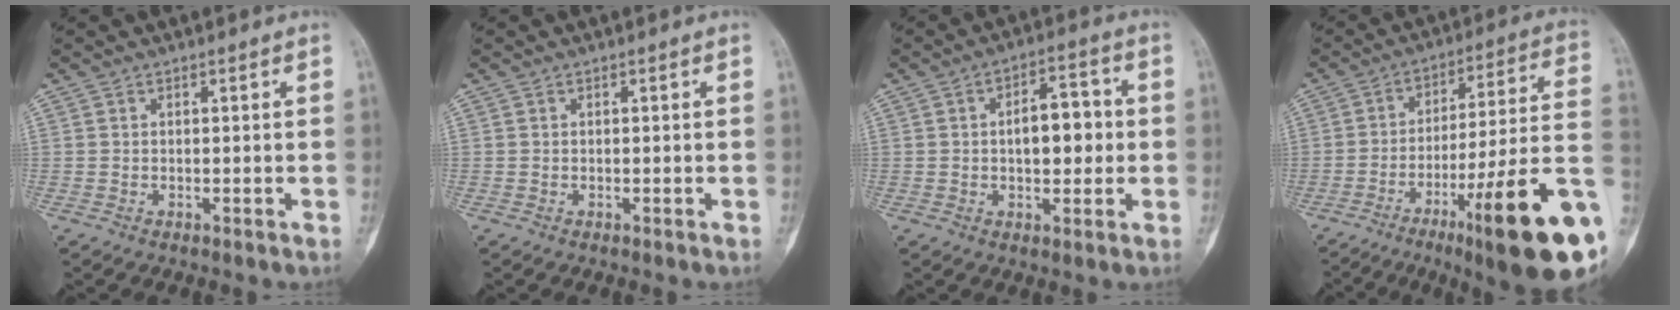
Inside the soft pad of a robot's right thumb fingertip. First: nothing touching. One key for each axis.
{"total": 0.0}
{"total": 8.7, "fx": 0.3, "fy": 4.6, "fz": 7.4, "tx": -0.088, "ty": 0.017, "tz": 0.001}
{"total": 24.5, "fx": -8.9, "fy": 3.2, "fz": 22.5, "tx": -0.280, "ty": 0.032, "tz": -0.130}